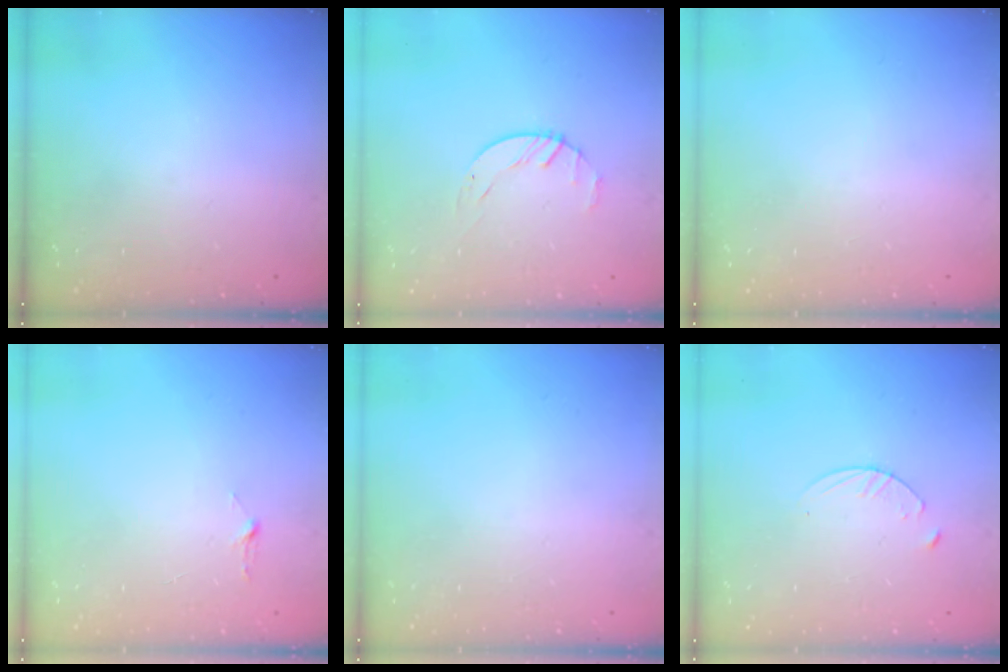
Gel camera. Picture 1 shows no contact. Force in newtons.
{"total": 1.6, "press": 1.6, "slide": 0.3}
{"total": 0.0}
{"total": 2.9, "press": 2.9, "slide": 0.3}
{"total": 0.0}
{"total": 3.1, "press": 3.1, "slide": 0.3}